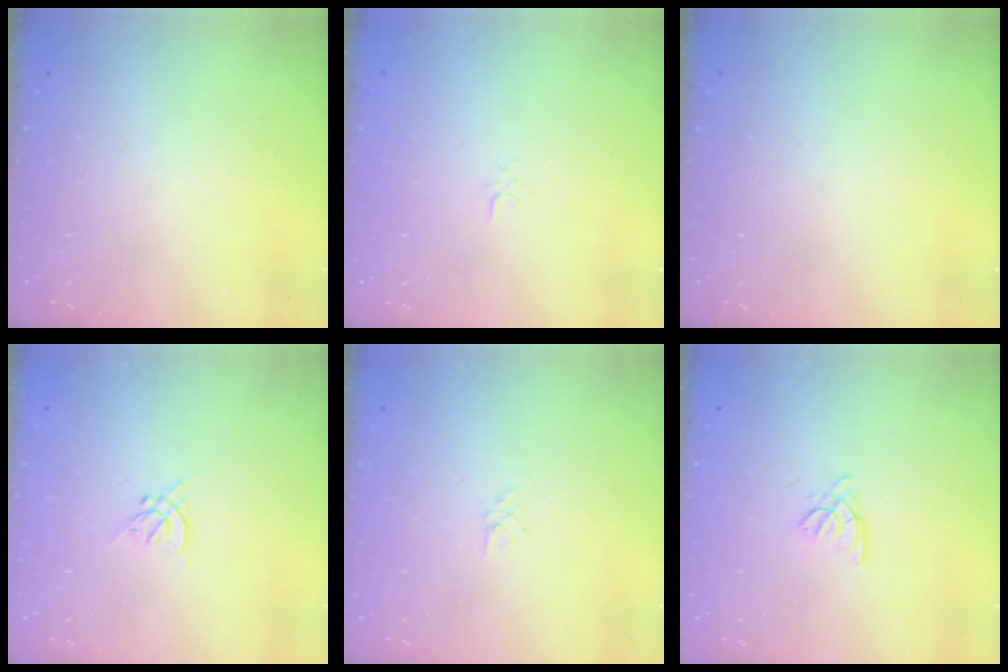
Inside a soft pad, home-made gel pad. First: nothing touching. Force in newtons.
{"total": 2.6, "press": 2.6, "slide": 0.3}
{"total": 0.0}
{"total": 1.3, "press": 1.2, "slide": 0.5}
{"total": 2.4, "press": 2.4, "slide": 0.4}
{"total": 2.0, "press": 2.0, "slide": 0.4}